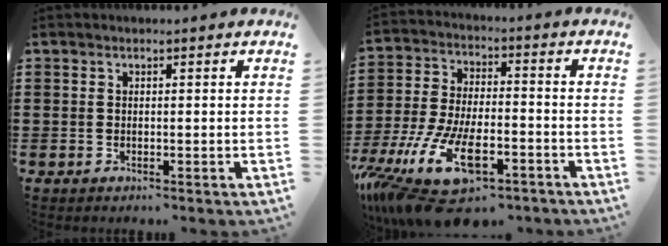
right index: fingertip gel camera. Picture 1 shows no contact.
{"total": 14.9, "force": [-9.0, 5.7, 10.4], "torque": [-0.215, 0.020, -0.160]}